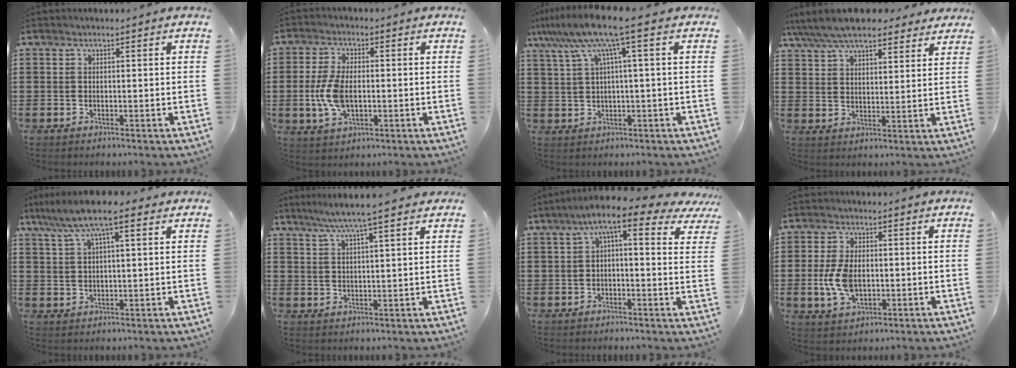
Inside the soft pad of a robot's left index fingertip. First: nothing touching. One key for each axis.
{"total": 7.2, "fx": -0.7, "fy": 3.8, "fz": 6.1, "tx": -0.149, "ty": -0.004, "tz": -0.020}
{"total": 8.8, "fx": 3.6, "fy": -0.2, "fz": 8.0, "tx": -0.173, "ty": -0.016, "tz": 0.057}
{"total": 8.1, "fx": 7.1, "fy": 2.1, "fz": 3.2, "tx": -0.089, "ty": -0.013, "tz": 0.131}
{"total": 7.8, "fx": 4.9, "fy": 1.4, "fz": 5.8, "tx": -0.124, "ty": -0.001, "tz": 0.086}
{"total": 6.0, "fx": 4.8, "fy": -0.1, "fz": 3.6, "tx": -0.082, "ty": -0.010, "tz": 0.083}
{"total": 7.6, "fx": 4.1, "fy": 1.2, "fz": 6.4, "tx": -0.127, "ty": -0.010, "tz": 0.063}
{"total": 7.1, "fx": -0.6, "fy": 4.3, "fz": 5.6, "tx": -0.137, "ty": -0.001, "tz": -0.016}